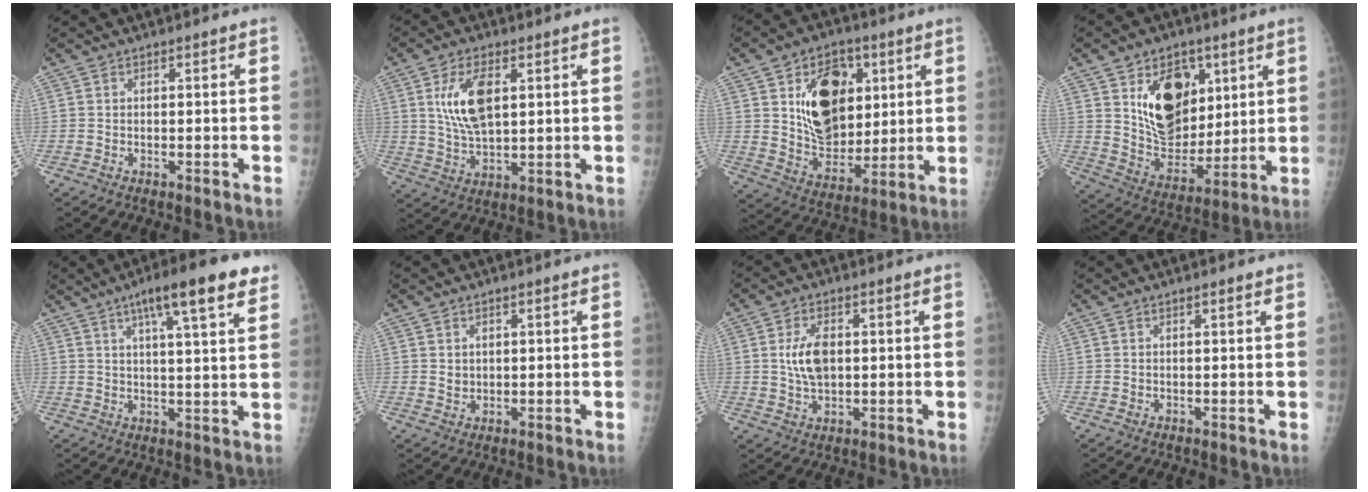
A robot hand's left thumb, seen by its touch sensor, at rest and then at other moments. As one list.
[{"total": 10.1, "force": [3.0, 4.9, 8.3], "torque": [-0.152, -0.011, 0.061]}, {"total": 17.2, "force": [5.0, 11.8, 11.5], "torque": [-0.130, -0.027, 0.094]}, {"total": 16.4, "force": [6.3, 11.0, 10.5], "torque": [-0.115, -0.041, 0.124]}, {"total": 13.8, "force": [7.9, 2.3, 11.0], "torque": [-0.154, -0.018, 0.114]}, {"total": 1.7, "force": [0.7, 1.3, 0.9], "torque": [-0.009, -0.006, 0.018]}, {"total": 6.4, "force": [0.9, 3.6, 5.2], "torque": [-0.094, -0.002, 0.021]}, {"total": 1.2, "force": [0.9, 0.2, 0.8], "torque": [-0.009, 0.001, 0.013]}]